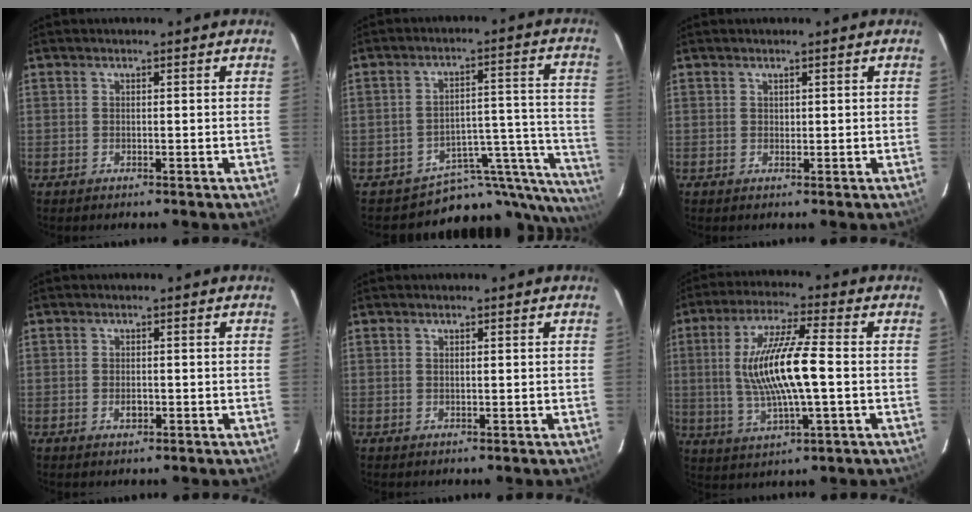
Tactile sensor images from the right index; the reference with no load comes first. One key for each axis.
{"total": 15.1, "fx": -12.3, "fy": 6.7, "fz": 5.5, "tx": -0.041, "ty": 0.039, "tz": -0.169}
{"total": 0.6, "fx": 0.4, "fy": 0.4, "fz": 0.1, "tx": -0.002, "ty": 0.003, "tz": 0.009}
{"total": 1.9, "fx": -0.4, "fy": 1.2, "fz": 1.4, "tx": -0.024, "ty": -0.001, "tz": -0.005}
{"total": 0.6, "fx": 0.2, "fy": 0.2, "fz": 0.5, "tx": -0.010, "ty": 0.002, "tz": 0.005}
{"total": 14.2, "fx": -0.2, "fy": 2.6, "fz": 14.0, "tx": -0.269, "ty": 0.000, "tz": 0.001}